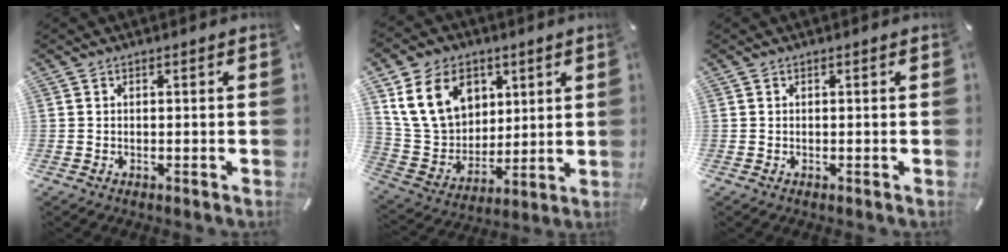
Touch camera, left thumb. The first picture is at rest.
{"total": 16.5, "force": [6.6, 12.9, 8.0], "torque": [-0.167, -0.016, 0.130]}
{"total": 0.0}